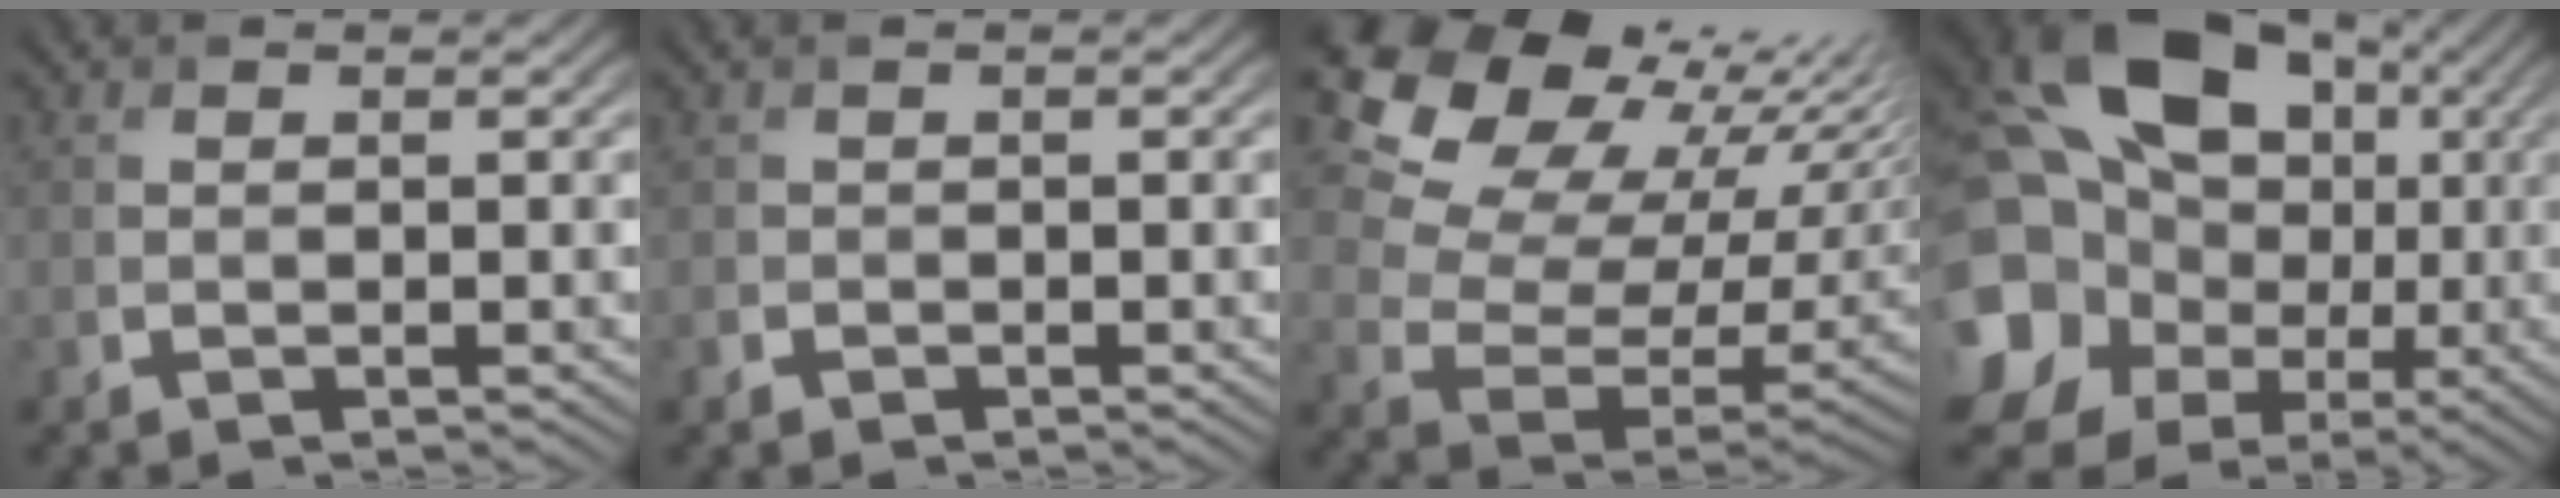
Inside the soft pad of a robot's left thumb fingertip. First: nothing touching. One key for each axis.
{"total": 0.9, "fx": -0.6, "fy": 0.4, "fz": -0.4, "tx": 0.013, "ty": -0.002, "tz": -0.015}
{"total": 16.4, "fx": 10.6, "fy": 8.8, "fz": 8.9, "tx": -0.179, "ty": 0.033, "tz": 0.178}
{"total": 23.1, "fx": 3.9, "fy": 19.7, "fz": 11.6, "tx": -0.285, "ty": -0.005, "tz": 0.060}